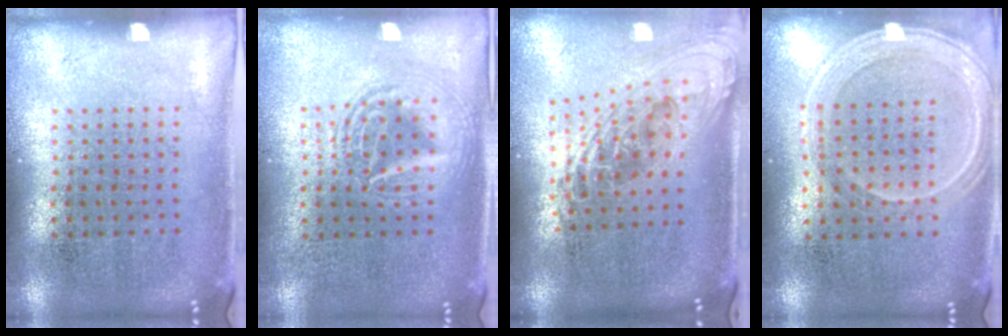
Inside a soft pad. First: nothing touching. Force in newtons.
{"total": 2.9, "press": 2.9, "slide": 0.4}
{"total": 2.2, "press": 1.6, "slide": 1.6}
{"total": 1.2, "press": 1.1, "slide": 0.3}